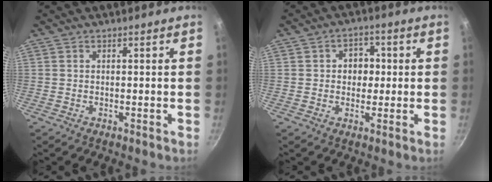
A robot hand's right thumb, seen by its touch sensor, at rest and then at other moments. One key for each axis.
{"total": 5.2, "fx": 0.4, "fy": 4.3, "fz": 2.9, "tx": -0.008, "ty": 0.006, "tz": 0.002}